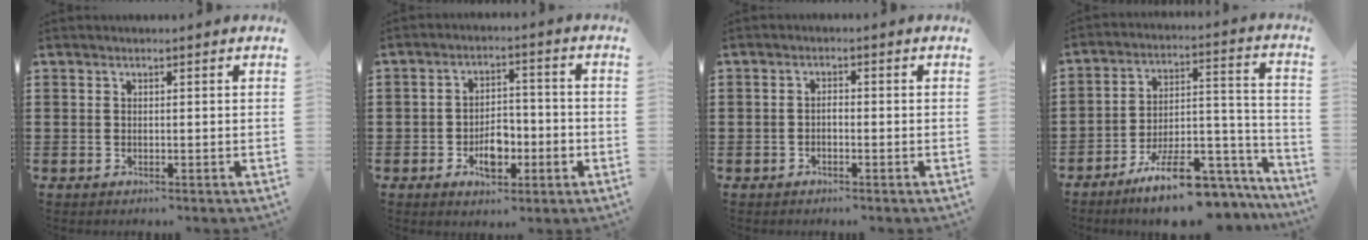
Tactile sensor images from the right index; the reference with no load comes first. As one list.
[{"total": 5.7, "force": [-2.4, 2.9, 4.3], "torque": [-0.070, 0.001, -0.042]}, {"total": 1.0, "force": [-0.5, 0.3, 0.8], "torque": [-0.019, -0.005, -0.009]}, {"total": 12.6, "force": [-9.8, 3.9, 6.9], "torque": [-0.096, 0.050, -0.171]}]